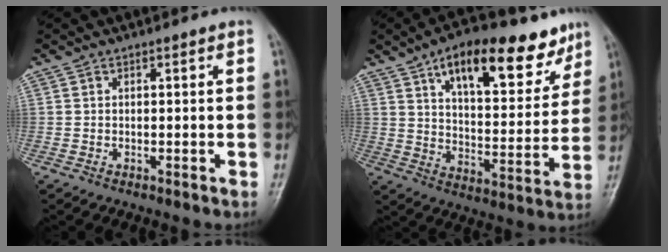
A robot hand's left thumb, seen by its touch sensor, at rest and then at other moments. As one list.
[{"total": 20.7, "force": [12.5, 8.9, 14.0], "torque": [-0.160, -0.041, 0.192]}]